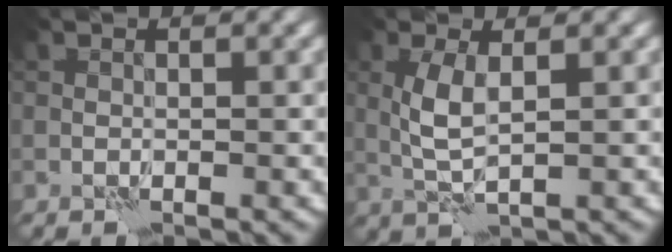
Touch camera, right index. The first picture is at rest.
{"total": 3.0, "force": [0.5, 0.8, 2.8], "torque": [-0.069, 0.002, 0.010]}